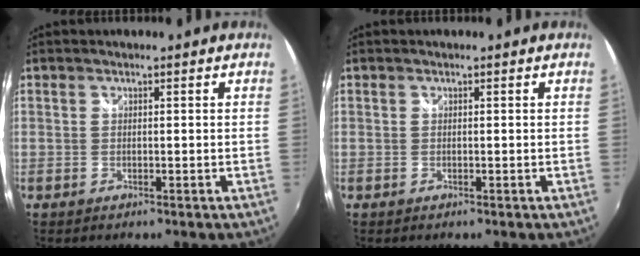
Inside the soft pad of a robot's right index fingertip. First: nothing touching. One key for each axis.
{"total": 0.0}